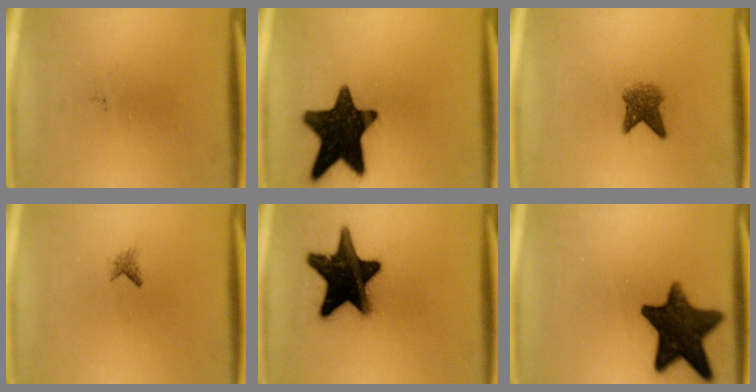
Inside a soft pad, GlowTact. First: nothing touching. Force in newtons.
{"total": 17.0}
{"total": 3.7}
{"total": 0.9}
{"total": 19.9}
{"total": 14.3}